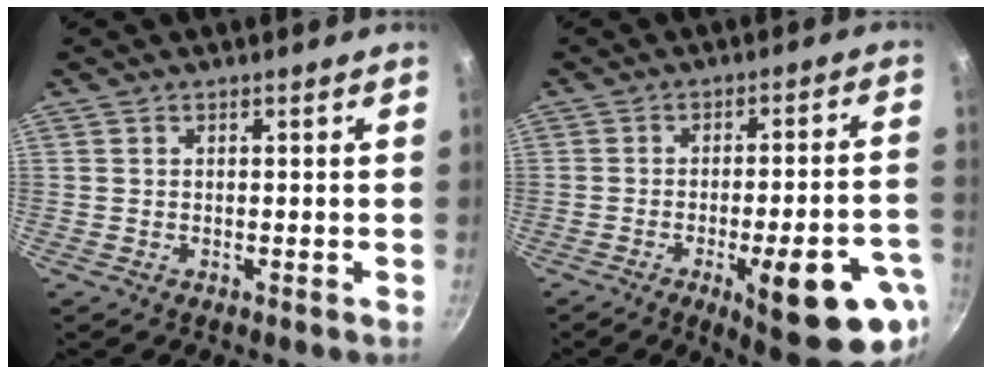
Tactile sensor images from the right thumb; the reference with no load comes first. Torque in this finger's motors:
{"motor_torque": [2.25, 1.75, 1.49, -0.67, 0.36]}